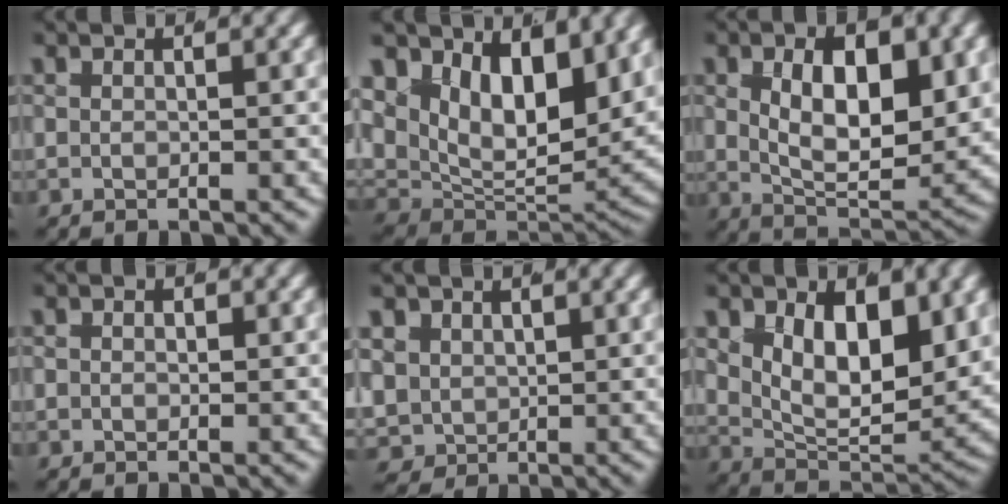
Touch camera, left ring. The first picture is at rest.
{"total": 12.8, "force": [1.5, 8.7, 9.3], "torque": [-0.158, -0.026, 0.021]}
{"total": 9.2, "force": [0.6, 5.5, 7.3], "torque": [-0.127, -0.027, 0.007]}
{"total": 0.7, "force": [-0.3, 0.5, 0.3], "torque": [-0.011, -0.006, -0.003]}
{"total": 7.6, "force": [-1.5, 7.1, 2.2], "torque": [-0.093, -0.058, -0.012]}
{"total": 10.0, "force": [1.3, 6.5, 7.4], "torque": [-0.127, -0.025, 0.019]}